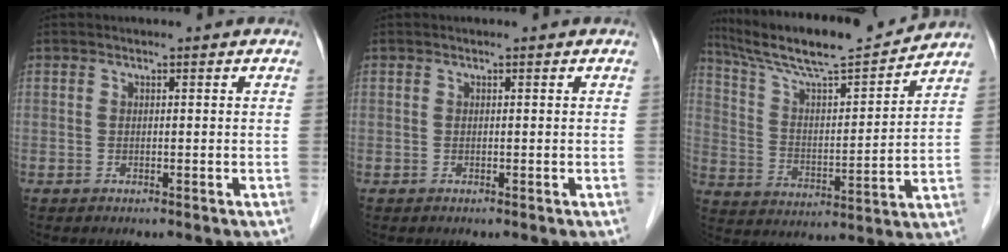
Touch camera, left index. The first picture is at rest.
{"total": 0.0}
{"total": 16.9, "force": [15.4, 0.7, 6.9], "torque": [-0.131, 0.006, 0.260]}